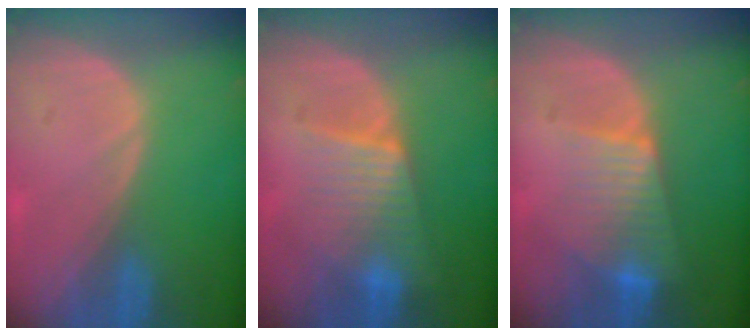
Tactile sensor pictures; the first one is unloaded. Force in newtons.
{"total": 6.3, "press": 6.3, "slide": 0.9}
{"total": 7.5, "press": 6.5, "slide": 3.7}